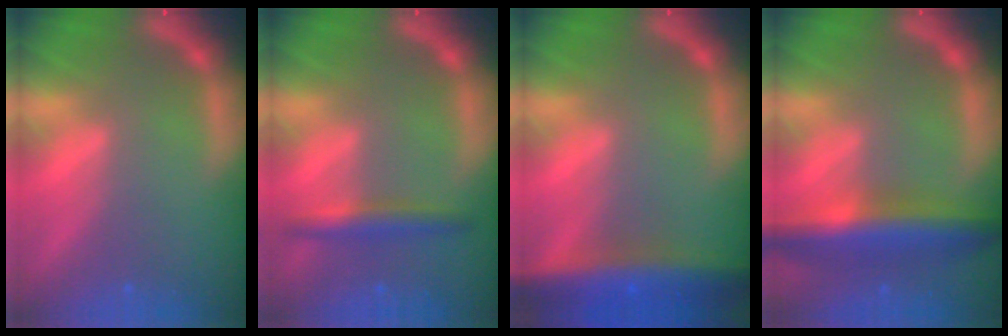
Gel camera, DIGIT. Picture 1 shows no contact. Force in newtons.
{"total": 3.0}
{"total": 9.0}
{"total": 7.5}